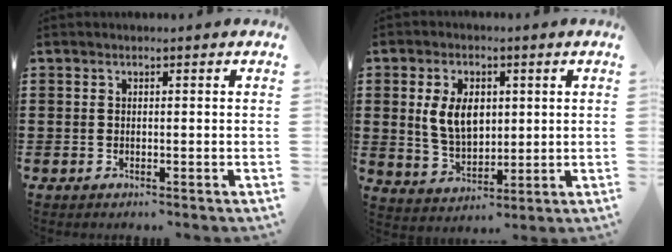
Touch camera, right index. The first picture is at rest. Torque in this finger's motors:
{"motor_torque": [0.70, -0.35, 0.28, 0.13]}